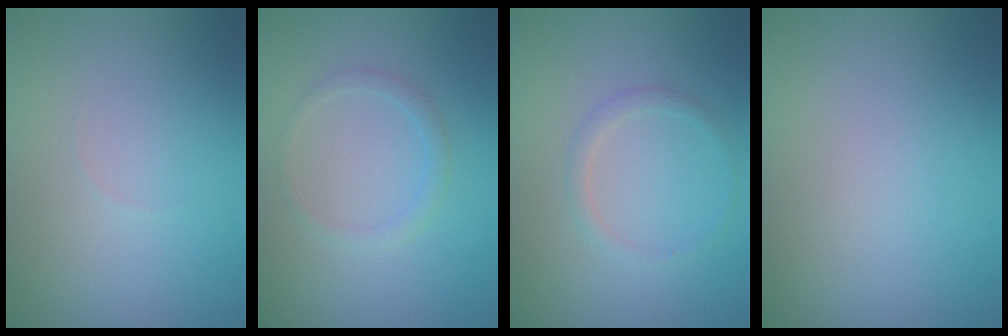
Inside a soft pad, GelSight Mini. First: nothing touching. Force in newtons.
{"total": 1.2, "press": 1.2, "slide": 0.0}
{"total": 1.2, "press": 1.2, "slide": 0.1}
{"total": 0.0}